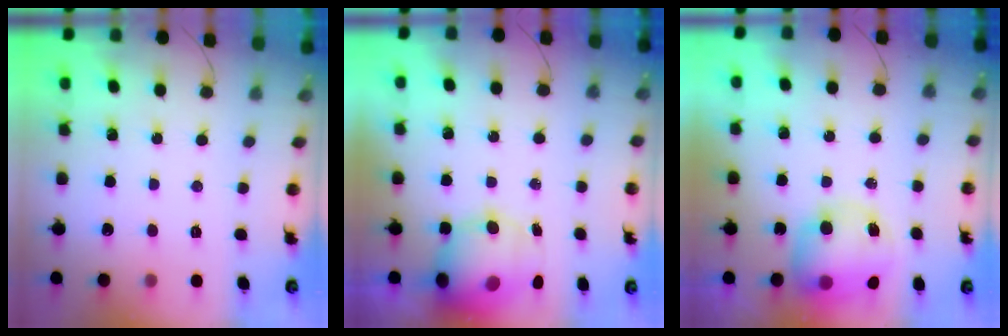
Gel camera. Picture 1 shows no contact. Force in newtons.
{"total": 13.1, "press": 12.7, "slide": 3.4}
{"total": 11.3, "press": 11.0, "slide": 2.8}